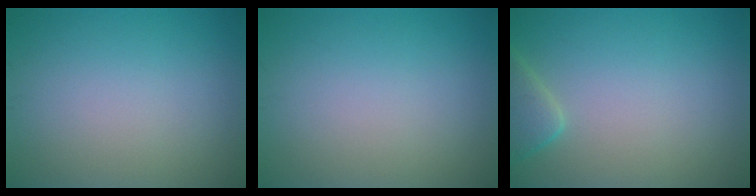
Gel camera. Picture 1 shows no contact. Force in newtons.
{"total": 0.0}
{"total": 2.4, "press": 2.4, "slide": 0.3}